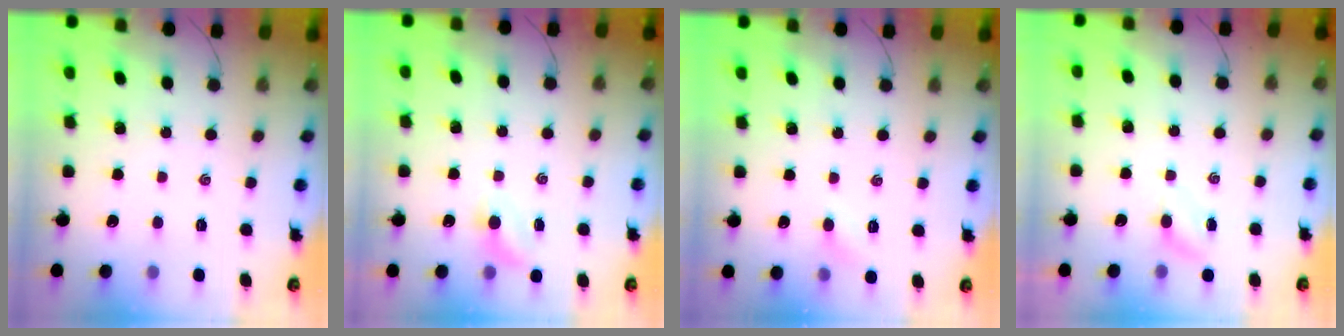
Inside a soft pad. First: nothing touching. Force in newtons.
{"total": 4.6, "press": 4.4, "slide": 1.2}
{"total": 3.9, "press": 3.7, "slide": 1.0}
{"total": 3.0, "press": 2.9, "slide": 0.9}